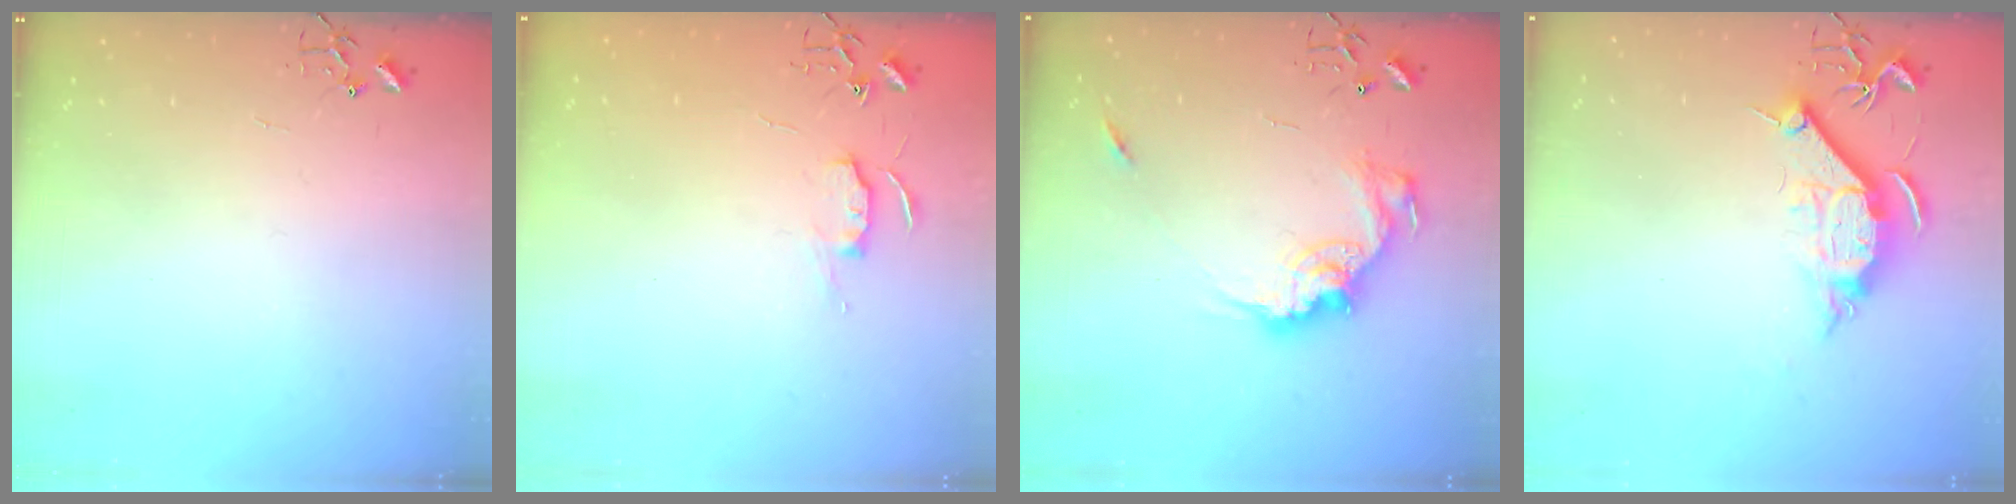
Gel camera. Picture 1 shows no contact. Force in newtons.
{"total": 5.7, "press": 5.7, "slide": 0.6}
{"total": 14.8, "press": 14.8, "slide": 0.8}
{"total": 10.1, "press": 10.0, "slide": 0.8}